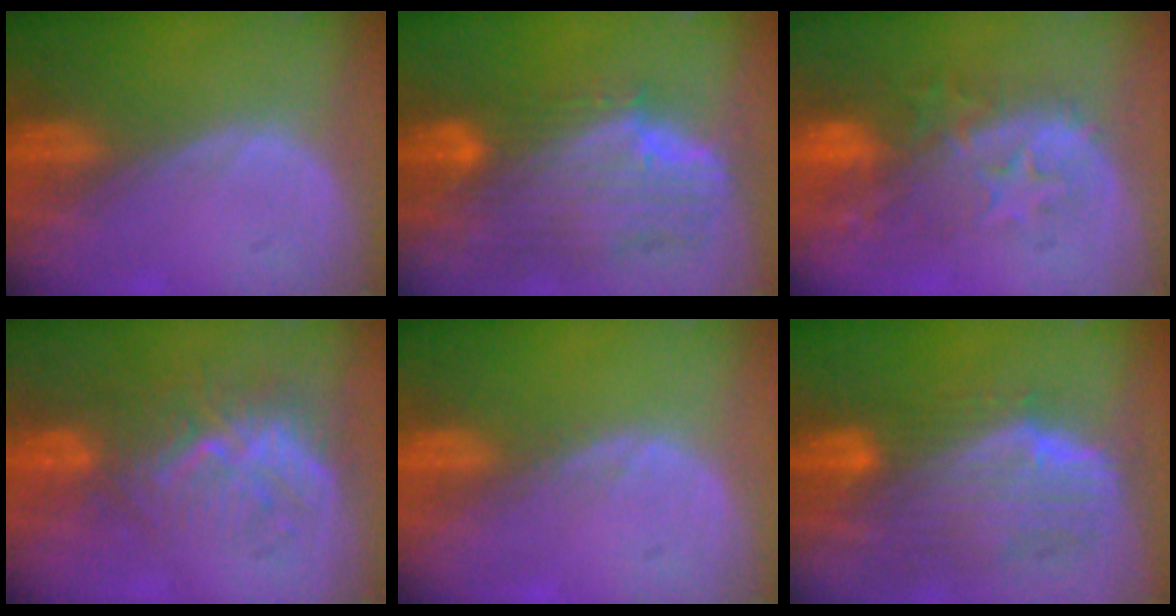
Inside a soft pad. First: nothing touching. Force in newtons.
{"total": 11.5, "press": 9.8, "slide": 6.0}
{"total": 9.9, "press": 8.7, "slide": 4.7}
{"total": 8.7, "press": 8.2, "slide": 3.2}
{"total": 0.6, "press": 0.6, "slide": 0.1}
{"total": 10.4, "press": 9.1, "slide": 5.0}